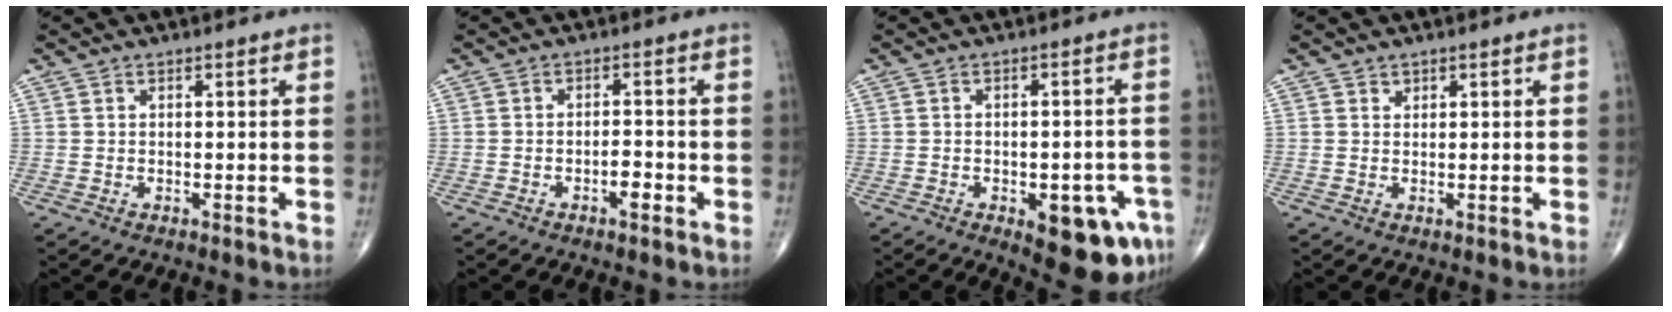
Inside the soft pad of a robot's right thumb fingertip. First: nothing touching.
{"total": 2.7, "force": [-1.4, 1.0, 2.1], "torque": [-0.029, 0.009, -0.023]}
{"total": 12.2, "force": [-5.4, 4.9, 9.7], "torque": [-0.100, 0.020, -0.059]}
{"total": 0.7, "force": [0.5, 0.5, 0.0], "torque": [0.007, -0.003, 0.006]}